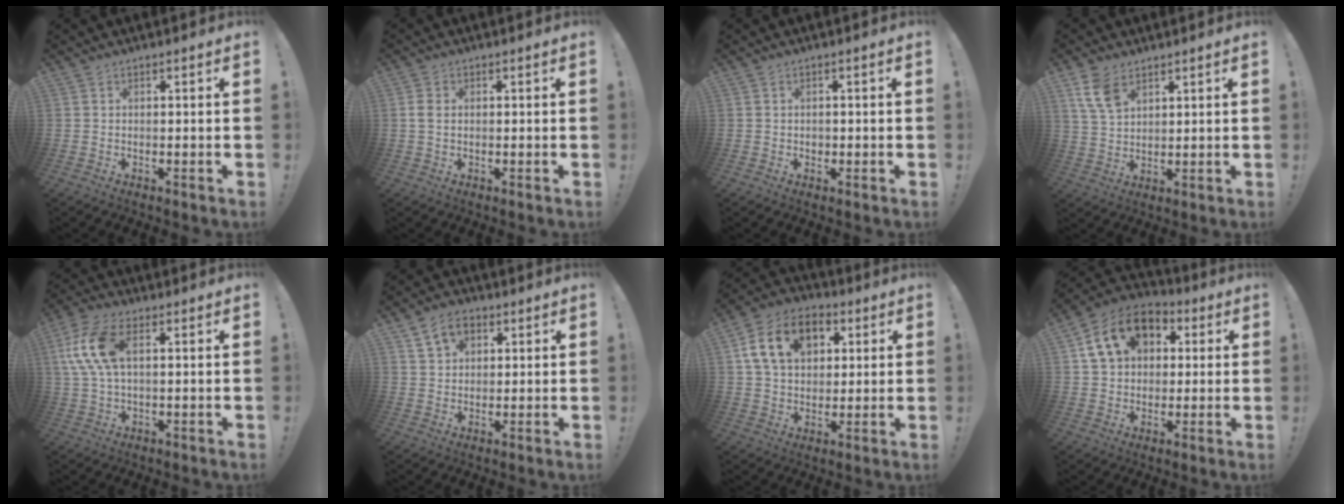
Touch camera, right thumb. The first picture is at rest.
{"total": 2.6, "force": [0.2, 1.7, 1.9], "torque": [-0.045, 0.006, 0.002]}
{"total": 1.1, "force": [0.0, 1.1, 0.3], "torque": [0.002, 0.000, -0.003]}
{"total": 8.2, "force": [4.9, 4.8, 4.6], "torque": [-0.079, -0.017, 0.096]}
{"total": 12.7, "force": [2.9, 6.5, 10.5], "torque": [-0.216, -0.001, 0.055]}
{"total": 7.9, "force": [3.7, 5.6, 4.3], "torque": [-0.071, -0.001, 0.073]}
{"total": 15.6, "force": [5.5, 11.2, 9.3], "torque": [-0.146, -0.008, 0.106]}
{"total": 15.4, "force": [5.2, 11.8, 8.4], "torque": [-0.127, -0.001, 0.104]}